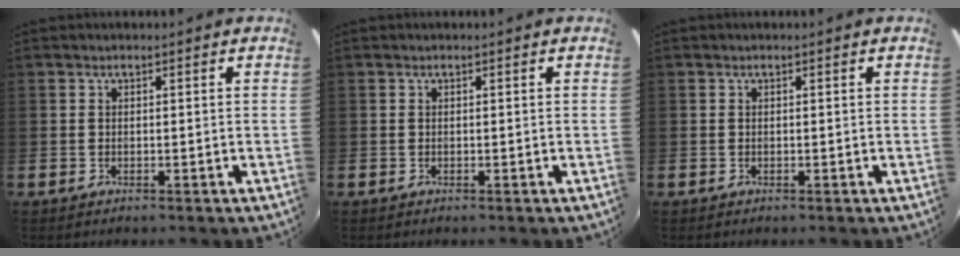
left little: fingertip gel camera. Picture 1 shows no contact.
{"total": 0.0}
{"total": 0.0}